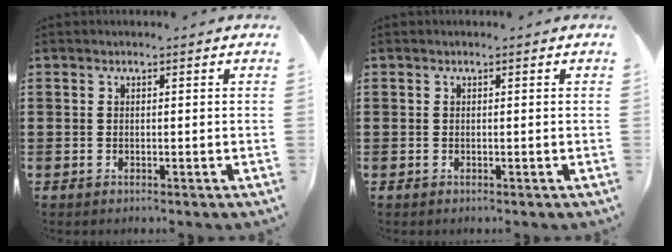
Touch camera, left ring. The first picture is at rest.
{"total": 0.0}